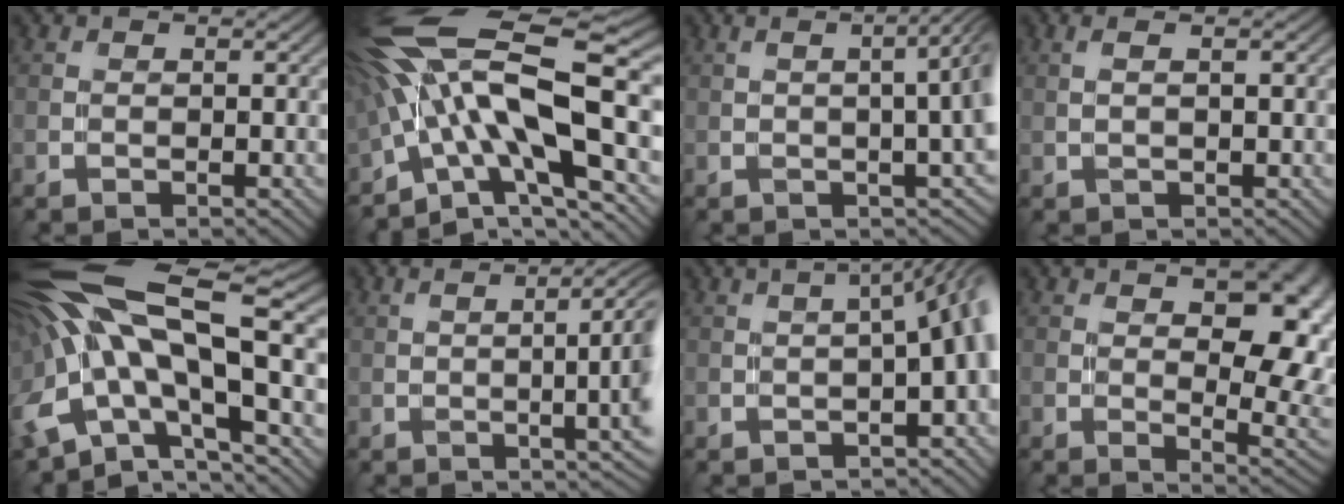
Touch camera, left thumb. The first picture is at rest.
{"total": 18.3, "force": [-0.4, 7.0, 16.8], "torque": [-0.303, 0.014, -0.014]}
{"total": 6.8, "force": [0.3, 1.8, 6.6], "torque": [-0.059, 0.013, 0.009]}
{"total": 1.2, "force": [0.4, 0.3, 1.1], "torque": [-0.019, 0.000, 0.007]}
{"total": 18.9, "force": [0.3, 8.0, 17.1], "torque": [-0.352, -0.015, 0.021]}
{"total": 8.2, "force": [0.5, 1.7, 8.0], "torque": [-0.097, -0.002, 0.023]}
{"total": 7.4, "force": [-0.9, 1.8, 7.1], "torque": [-0.079, 0.005, -0.010]}
{"total": 11.5, "force": [1.8, 4.6, 10.4], "torque": [-0.124, 0.003, 0.031]}